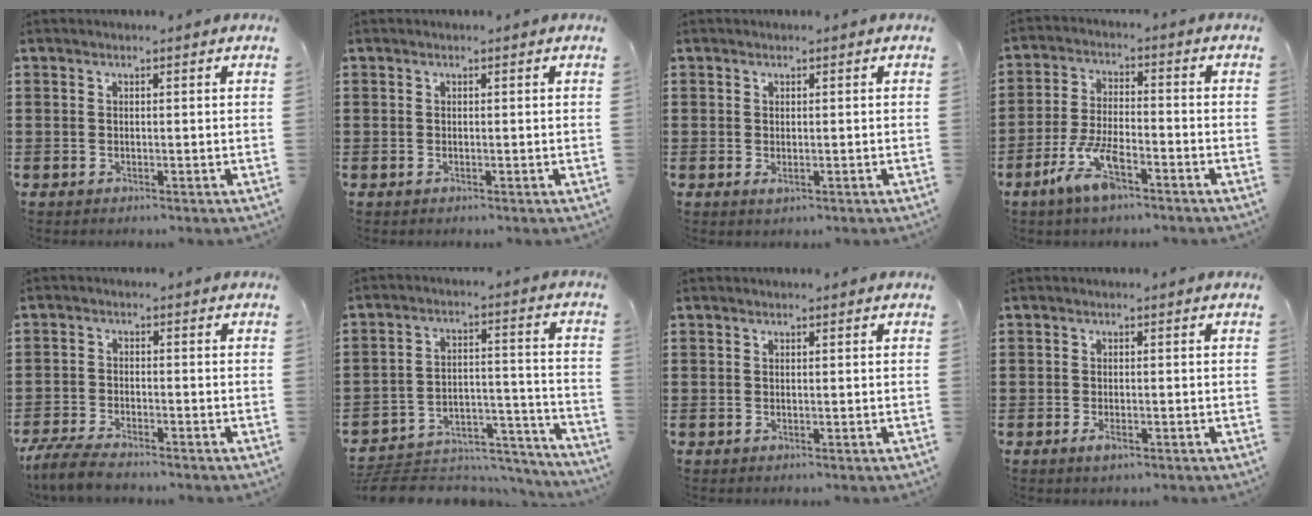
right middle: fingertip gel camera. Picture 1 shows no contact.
{"total": 0.0}
{"total": 0.6, "force": [0.0, 0.4, 0.5], "torque": [-0.010, -0.001, 0.000]}
{"total": 7.9, "force": [-4.6, 2.6, 5.9], "torque": [-0.134, -0.004, -0.088]}
{"total": 4.5, "force": [-4.1, 0.5, 1.8], "torque": [-0.056, -0.012, -0.087]}
{"total": 6.7, "force": [-6.2, 1.9, 1.3], "torque": [-0.015, 0.022, -0.121]}
{"total": 0.0}
{"total": 1.5, "force": [-0.8, 0.7, 1.2], "torque": [-0.023, -0.002, -0.014]}